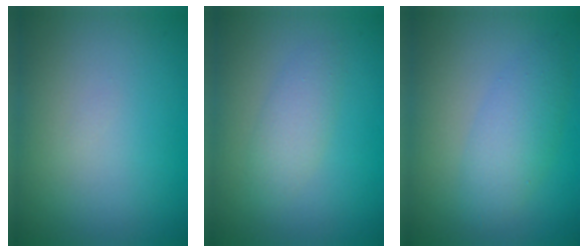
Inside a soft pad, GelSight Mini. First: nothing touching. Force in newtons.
{"total": 2.0, "press": 2.0, "slide": 0.1}
{"total": 3.1, "press": 3.1, "slide": 0.0}